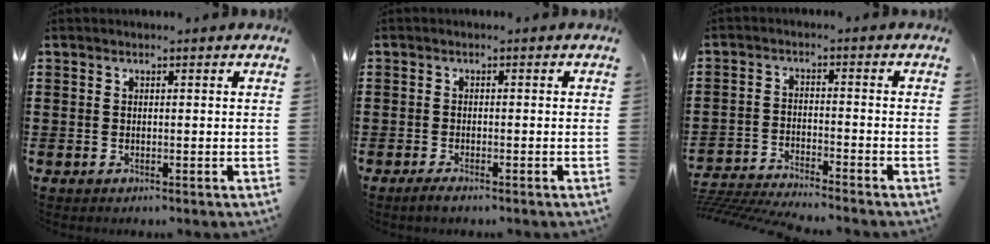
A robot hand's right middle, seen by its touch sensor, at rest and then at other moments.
{"total": 1.2, "force": [-0.9, 0.2, 0.7], "torque": [-0.015, -0.005, -0.016]}
{"total": 4.2, "force": [-4.2, -0.2, 0.6], "torque": [-0.030, -0.010, -0.091]}